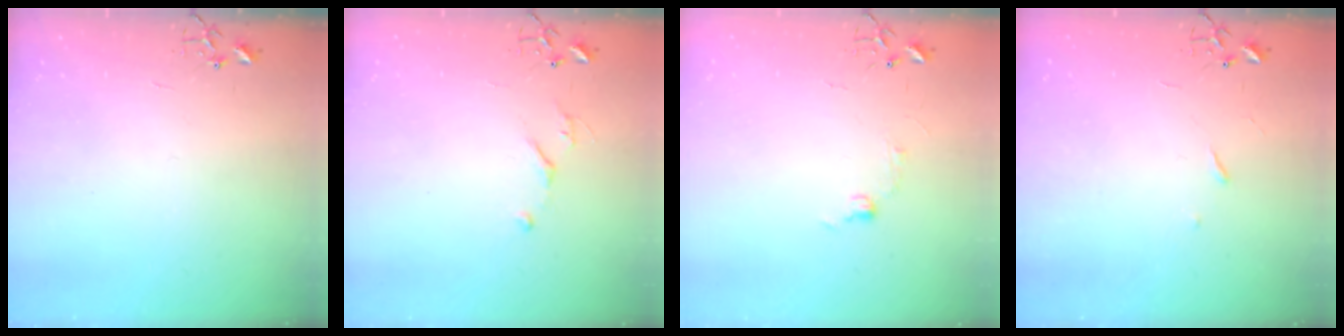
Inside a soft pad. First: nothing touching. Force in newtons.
{"total": 4.3, "press": 4.3, "slide": 0.6}
{"total": 6.4, "press": 6.3, "slide": 0.9}
{"total": 2.9, "press": 2.8, "slide": 0.5}